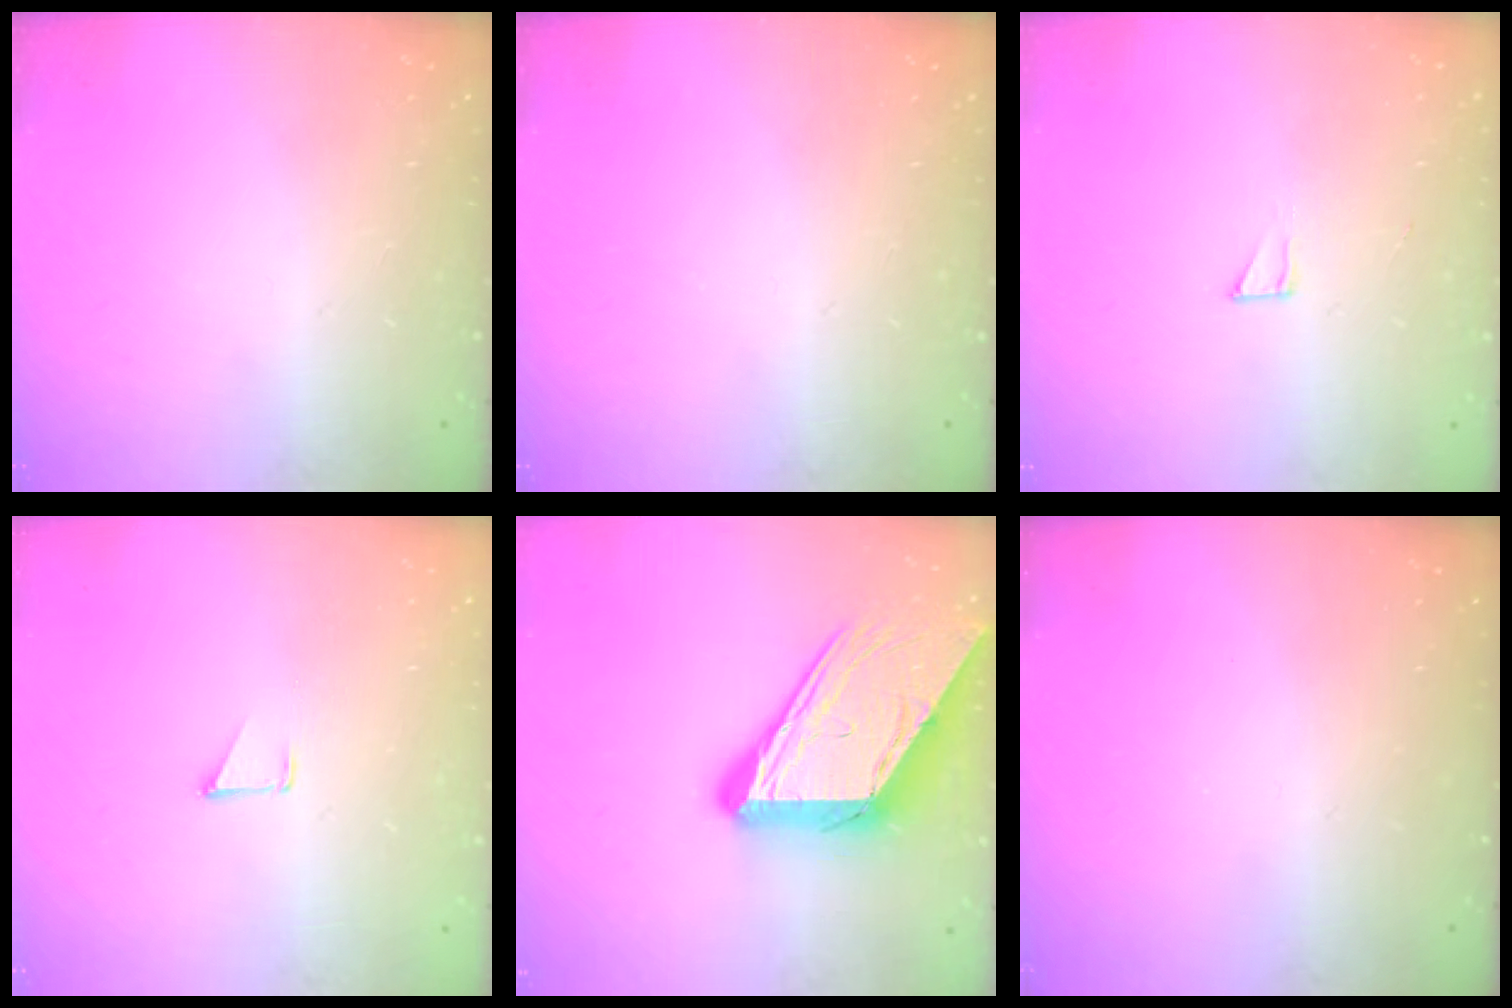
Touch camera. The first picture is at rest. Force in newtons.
{"total": 0.0}
{"total": 2.6, "press": 2.6, "slide": 0.1}
{"total": 0.9, "press": 0.8, "slide": 0.1}
{"total": 23.4, "press": 23.3, "slide": 2.5}
{"total": 0.0}